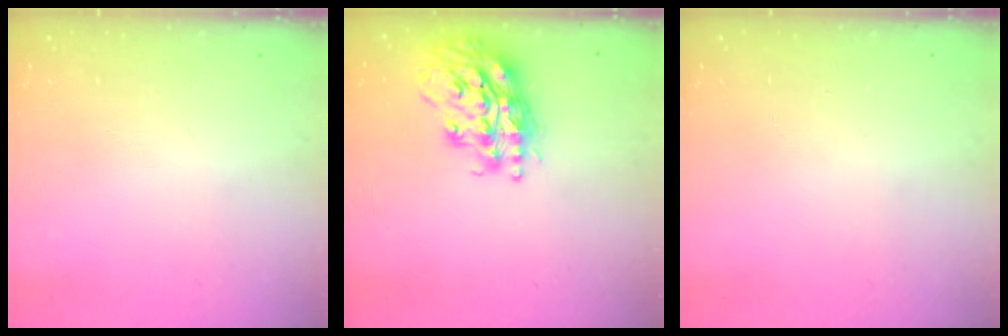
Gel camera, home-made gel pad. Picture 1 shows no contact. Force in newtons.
{"total": 18.8, "press": 18.8, "slide": 1.5}
{"total": 0.0}